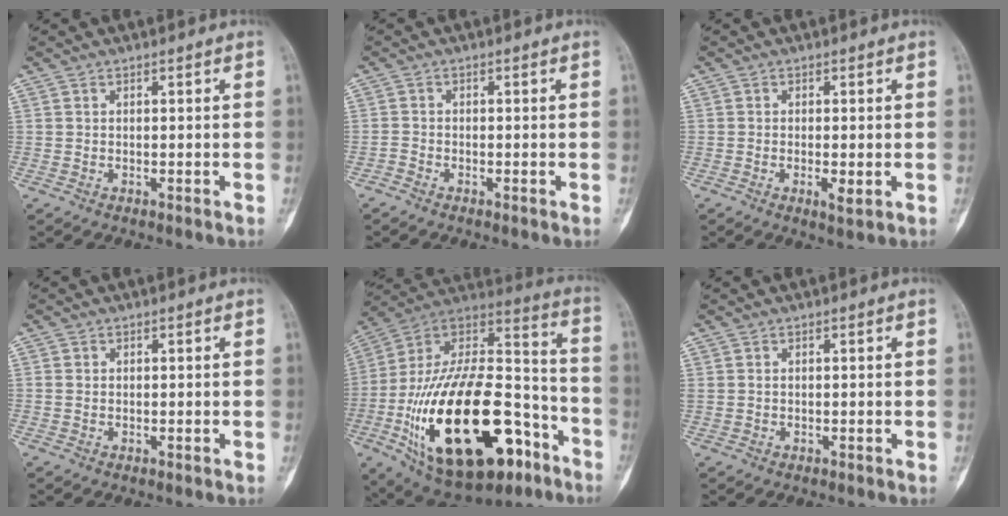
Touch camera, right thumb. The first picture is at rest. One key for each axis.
{"total": 1.1, "fx": -1.0, "fy": 0.4, "fz": 0.2, "tx": -0.007, "ty": 0.001, "tz": -0.025}
{"total": 2.7, "fx": -0.7, "fy": 0.8, "fz": 2.5, "tx": -0.045, "ty": -0.006, "tz": -0.011}
{"total": 0.7, "fx": 0.0, "fy": 0.6, "fz": 0.4, "tx": -0.008, "ty": 0.001, "tz": 0.002}
{"total": 38.5, "fx": -14.8, "fy": 18.8, "fz": 30.2, "tx": -0.561, "ty": 0.054, "tz": -0.227}
{"total": 0.5, "fx": 0.2, "fy": 0.3, "fz": 0.3, "tx": -0.010, "ty": 0.004, "tz": 0.007}